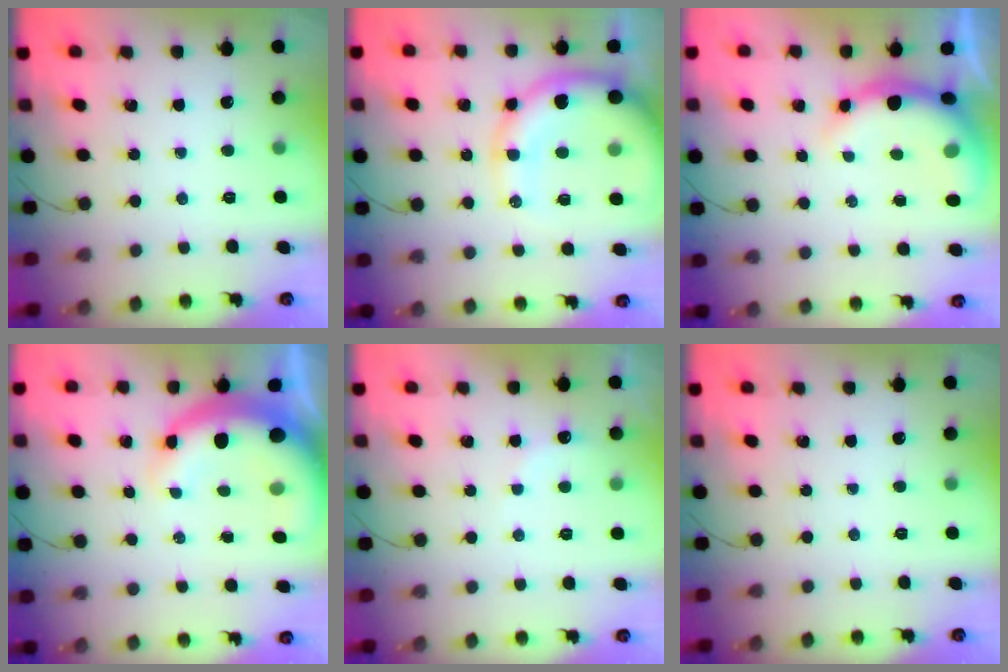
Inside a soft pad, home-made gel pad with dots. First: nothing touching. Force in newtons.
{"total": 16.1, "press": 15.7, "slide": 3.4}
{"total": 9.5, "press": 9.3, "slide": 1.8}
{"total": 10.9, "press": 10.6, "slide": 2.5}
{"total": 3.9, "press": 3.8, "slide": 0.8}
{"total": 0.0}